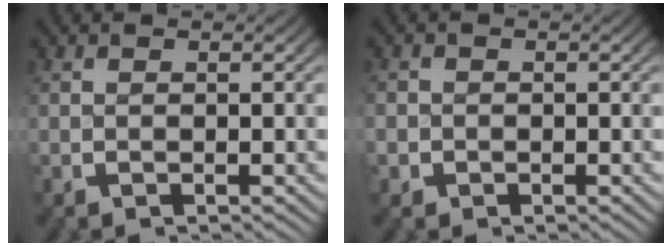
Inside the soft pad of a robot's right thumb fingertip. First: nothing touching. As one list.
[{"total": 2.0, "force": [-0.6, 1.9, 0.2], "torque": [-0.006, -0.010, -0.011]}]